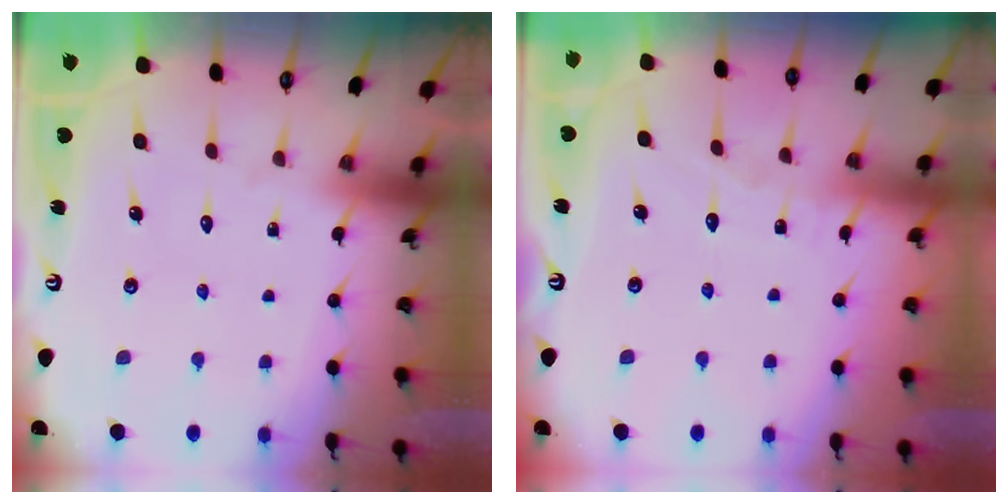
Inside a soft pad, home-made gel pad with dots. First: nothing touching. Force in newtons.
{"total": 4.3, "press": 4.3, "slide": 0.1}